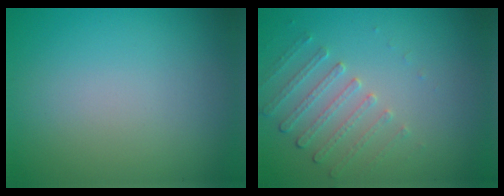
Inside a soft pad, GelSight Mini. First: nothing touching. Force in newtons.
{"total": 1.9, "press": 1.5, "slide": 1.2}